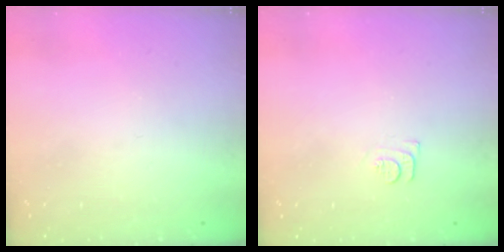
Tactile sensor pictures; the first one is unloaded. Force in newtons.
{"total": 5.9, "press": 5.8, "slide": 0.7}